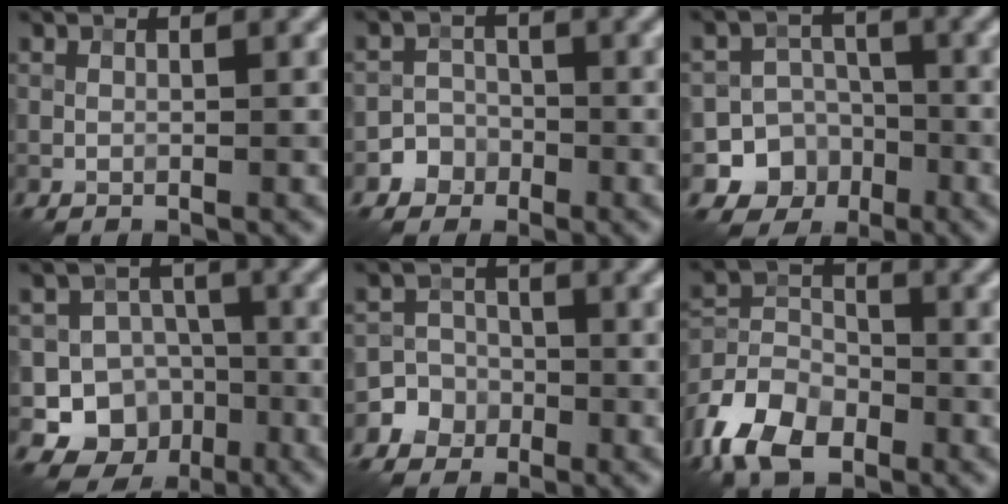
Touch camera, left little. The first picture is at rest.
{"total": 2.5, "force": [-1.4, 2.1, 0.0], "torque": [0.028, 0.009, -0.031]}
{"total": 8.2, "force": [-3.8, 7.2, 0.9], "torque": [0.011, -0.015, -0.080]}
{"total": 9.4, "force": [-3.6, 8.4, 2.2], "torque": [-0.006, -0.008, -0.075]}
{"total": 4.2, "force": [-2.1, 3.7, 0.1], "torque": [0.030, -0.002, -0.053]}
{"total": 7.8, "force": [-4.9, 4.5, 4.1], "torque": [-0.087, -0.003, -0.109]}